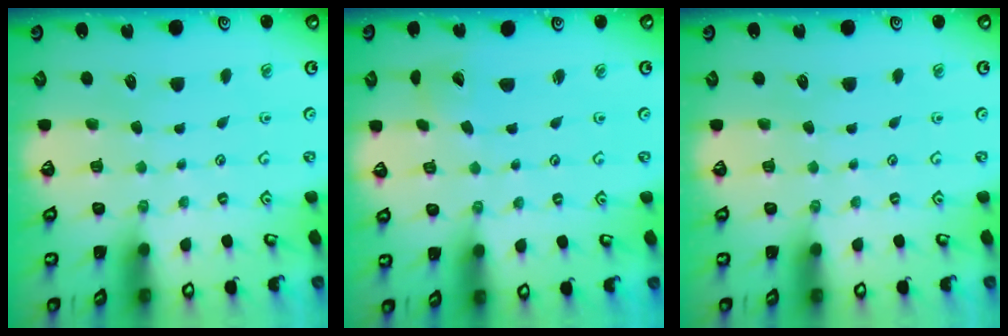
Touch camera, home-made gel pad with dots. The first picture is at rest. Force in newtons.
{"total": 2.9, "press": 2.9, "slide": 0.1}
{"total": 0.0}